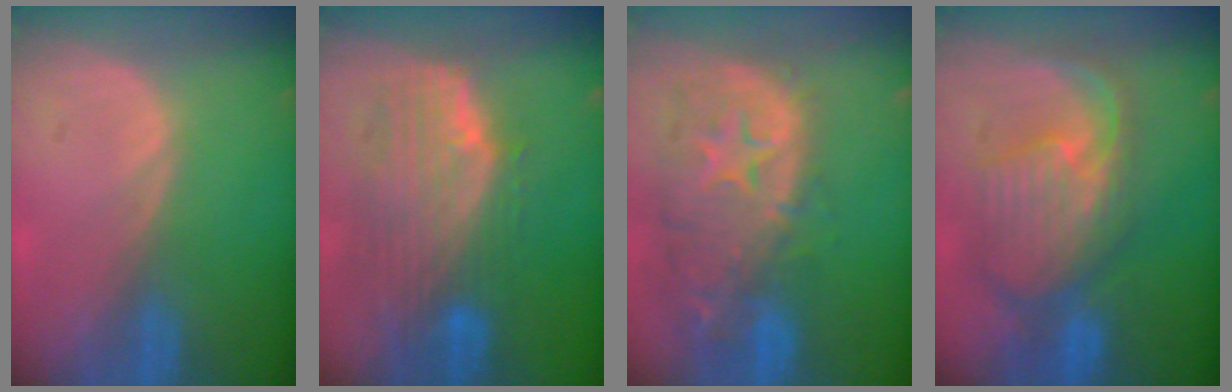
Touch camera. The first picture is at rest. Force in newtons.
{"total": 10.0, "press": 8.8, "slide": 4.7}
{"total": 14.0, "press": 11.3, "slide": 8.3}
{"total": 10.6, "press": 9.5, "slide": 4.7}